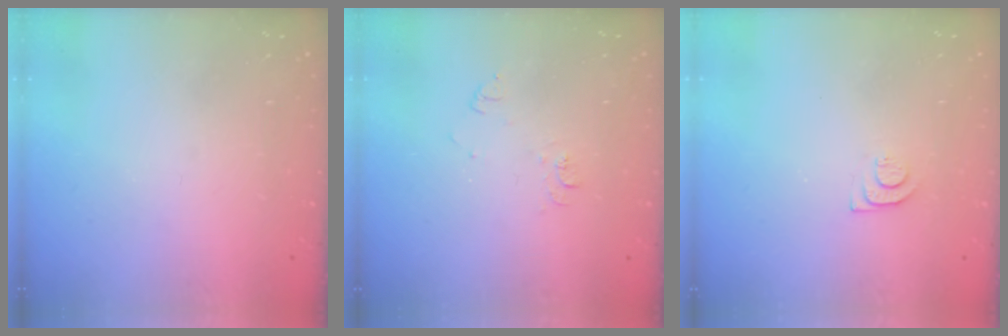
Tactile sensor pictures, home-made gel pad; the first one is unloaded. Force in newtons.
{"total": 6.2, "press": 6.2, "slide": 0.5}
{"total": 7.4, "press": 7.4, "slide": 0.5}